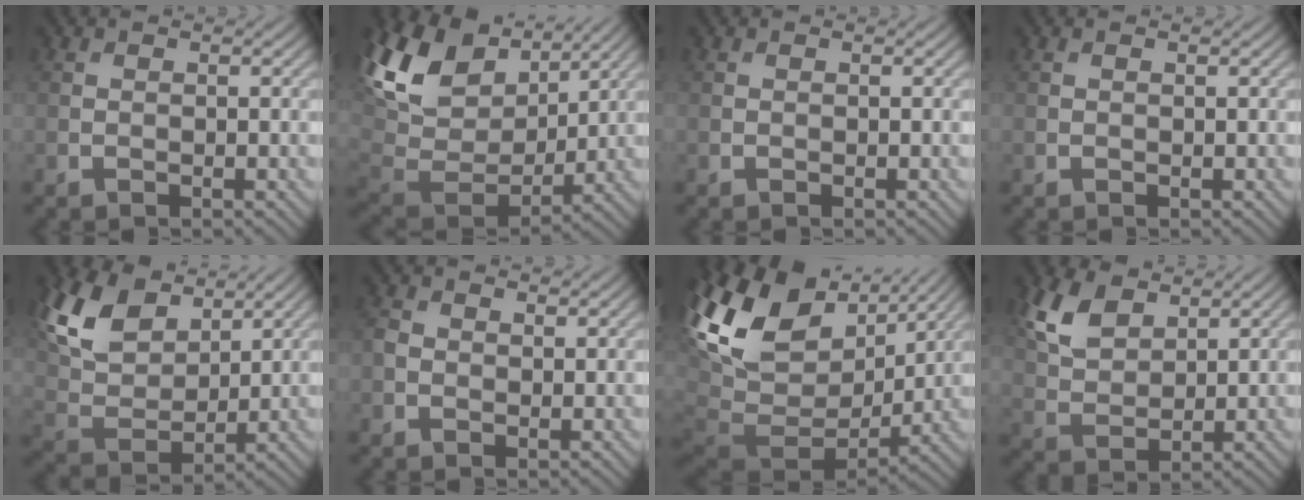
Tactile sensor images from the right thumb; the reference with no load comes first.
{"total": 15.3, "force": [7.4, 9.3, 9.5], "torque": [-0.253, 0.031, 0.147]}
{"total": 0.0}
{"total": 0.0}
{"total": 11.5, "force": [6.7, 6.3, 6.9], "torque": [-0.182, 0.020, 0.132]}
{"total": 1.6, "force": [0.2, 1.4, 0.8], "torque": [-0.023, -0.001, -0.001]}
{"total": 18.5, "force": [5.3, 12.5, 12.7], "torque": [-0.258, -0.005, 0.130]}
{"total": 6.8, "force": [4.0, 3.8, 4.0], "torque": [-0.104, 0.004, 0.085]}